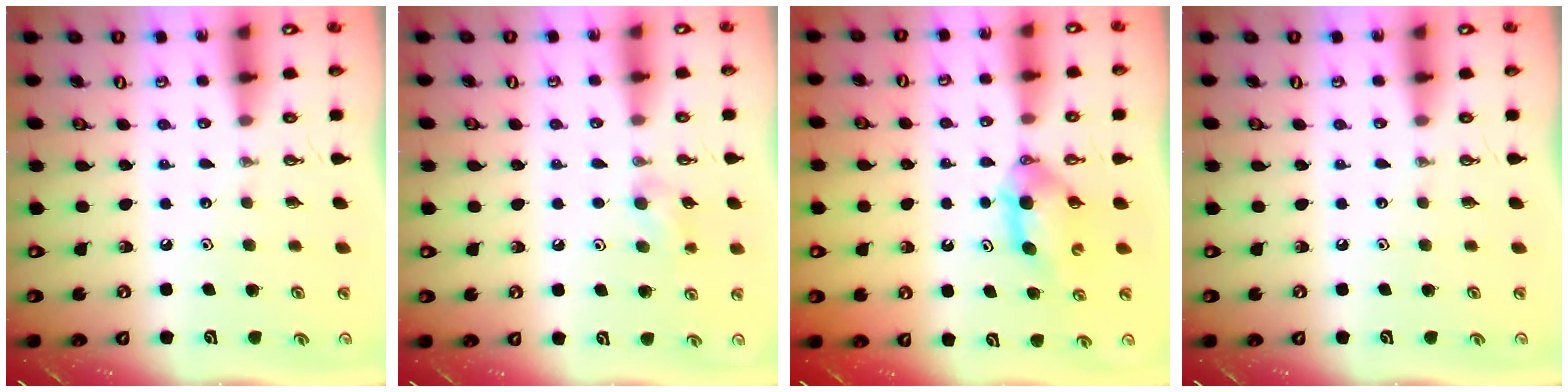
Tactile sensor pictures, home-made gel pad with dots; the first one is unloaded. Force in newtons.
{"total": 8.4, "press": 7.5, "slide": 3.7}
{"total": 4.7, "press": 4.5, "slide": 1.1}
{"total": 0.0}